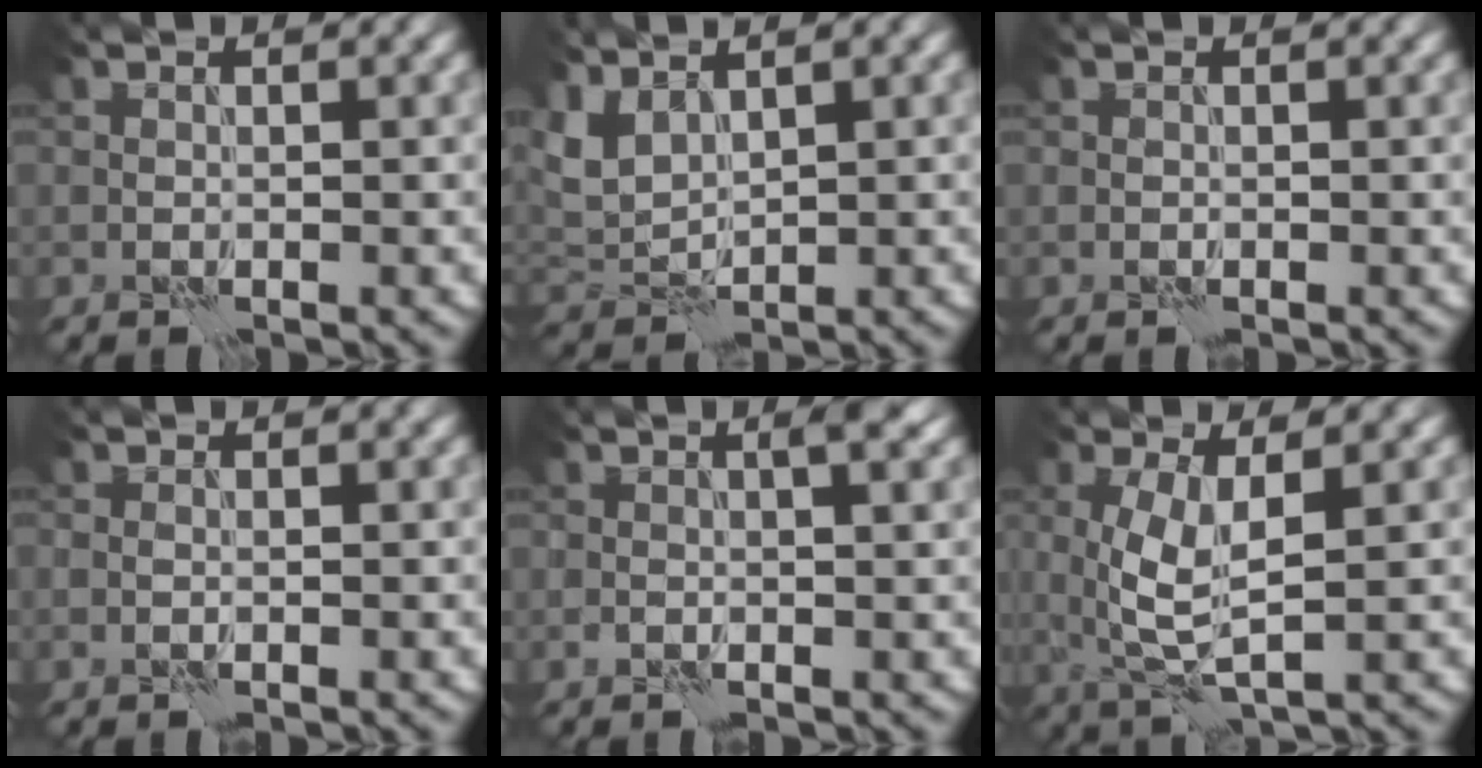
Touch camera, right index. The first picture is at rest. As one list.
[{"total": 3.2, "force": [2.4, 1.5, 1.5], "torque": [-0.043, 0.003, 0.051]}, {"total": 0.0}, {"total": 0.0}, {"total": 2.1, "force": [0.4, 0.5, 2.1], "torque": [-0.030, 0.003, 0.003]}, {"total": 4.4, "force": [0.6, 1.4, 4.1], "torque": [-0.089, -0.003, 0.014]}]